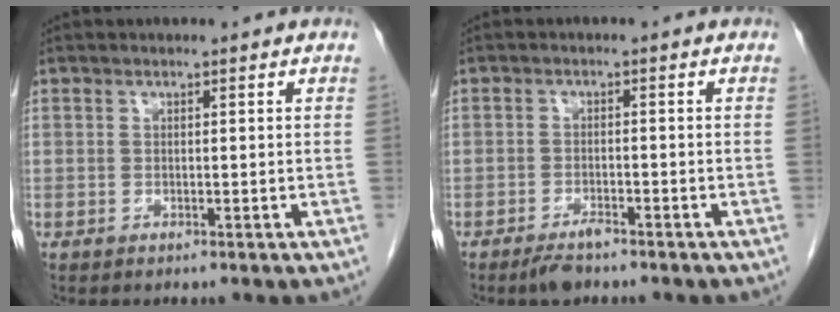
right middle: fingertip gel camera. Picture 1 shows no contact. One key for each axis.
{"total": 3.0, "fx": -2.4, "fy": 0.7, "fz": 1.7, "tx": -0.034, "ty": -0.003, "tz": -0.040}